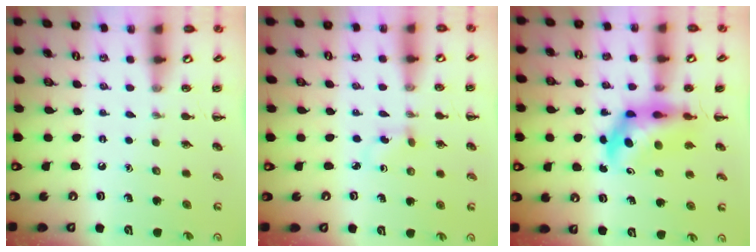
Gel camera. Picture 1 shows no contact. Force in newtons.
{"total": 2.4, "press": 2.2, "slide": 0.9}
{"total": 5.7, "press": 5.5, "slide": 1.4}